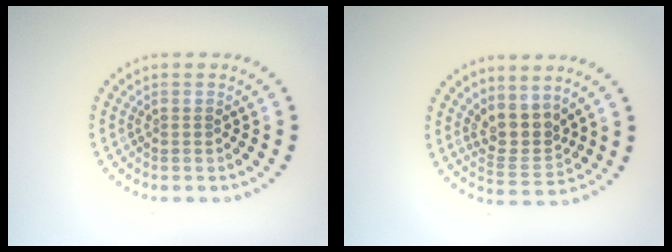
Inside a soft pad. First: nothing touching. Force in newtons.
{"total": 3.2, "press": 2.4, "slide": 2.0}